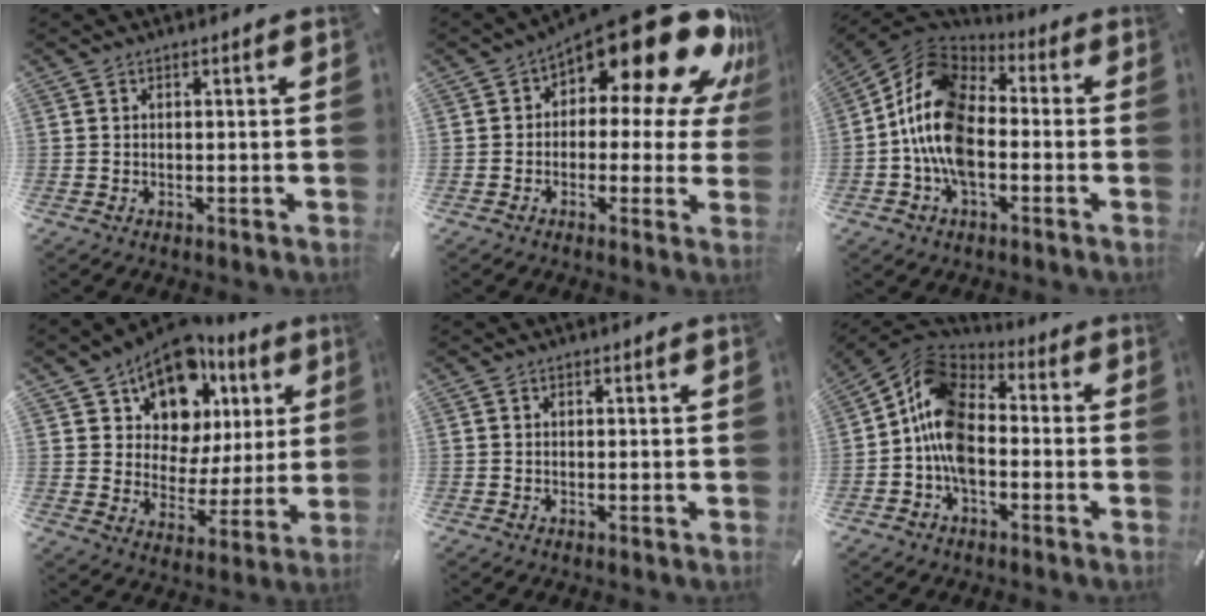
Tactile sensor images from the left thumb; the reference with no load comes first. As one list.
[{"total": 21.8, "force": [12.3, 9.2, 15.5], "torque": [-0.221, -0.090, 0.207]}, {"total": 15.6, "force": [-4.4, 9.7, 11.3], "torque": [-0.250, 0.015, -0.091]}, {"total": 15.0, "force": [9.3, 10.2, 5.8], "torque": [-0.106, -0.062, 0.170]}, {"total": 0.0}, {"total": 12.7, "force": [-3.8, 8.2, 8.9], "torque": [-0.200, 0.012, -0.079]}]